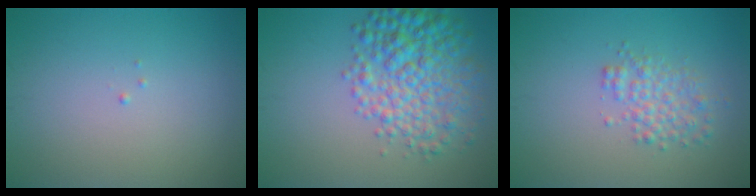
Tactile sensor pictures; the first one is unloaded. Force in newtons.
{"total": 6.5, "press": 6.5, "slide": 0.1}
{"total": 2.6, "press": 2.6, "slide": 0.1}